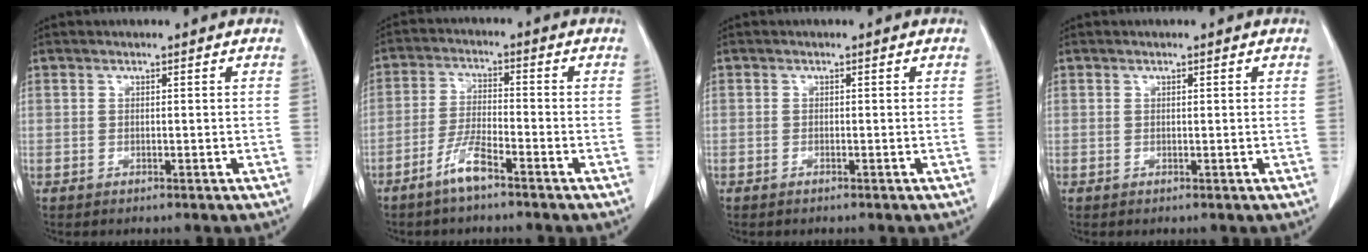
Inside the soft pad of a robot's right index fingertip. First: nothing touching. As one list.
[{"total": 5.3, "force": [-3.7, 0.5, 3.7], "torque": [-0.078, -0.004, -0.074]}, {"total": 0.0}, {"total": 0.0}]